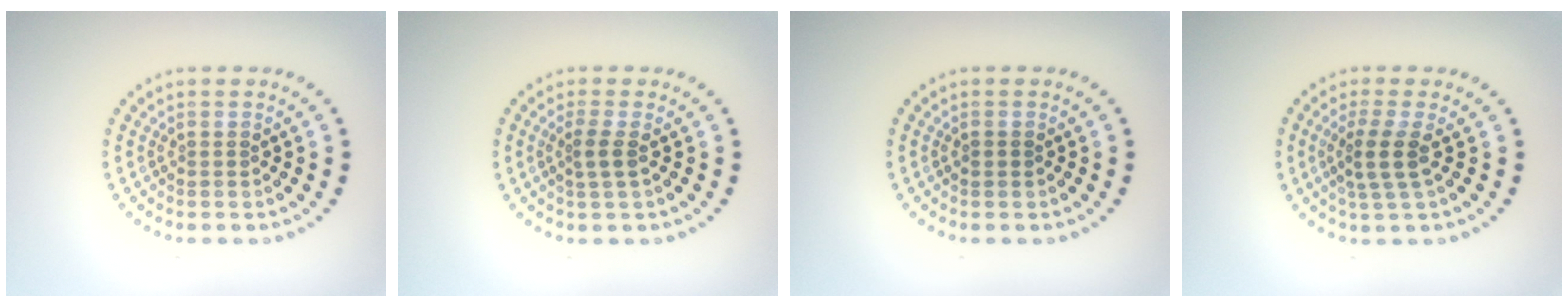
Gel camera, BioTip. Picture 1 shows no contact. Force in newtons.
{"total": 1.7, "press": 1.3, "slide": 1.0}
{"total": 0.8, "press": 0.8, "slide": 0.1}
{"total": 2.6, "press": 2.1, "slide": 1.6}